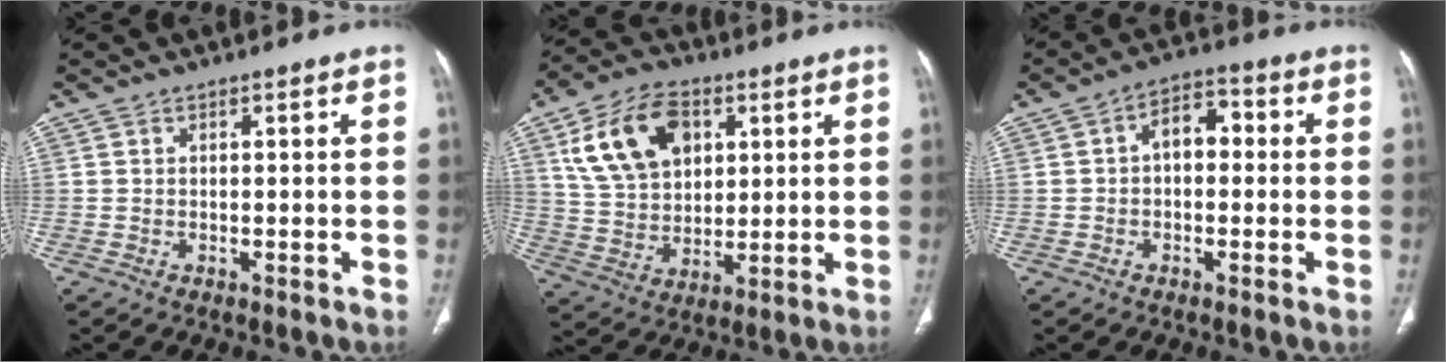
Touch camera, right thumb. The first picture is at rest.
{"total": 15.8, "force": [5.9, 10.6, 10.1], "torque": [-0.159, -0.007, 0.113]}
{"total": 6.2, "force": [0.1, 4.1, 4.6], "torque": [-0.048, 0.024, -0.012]}